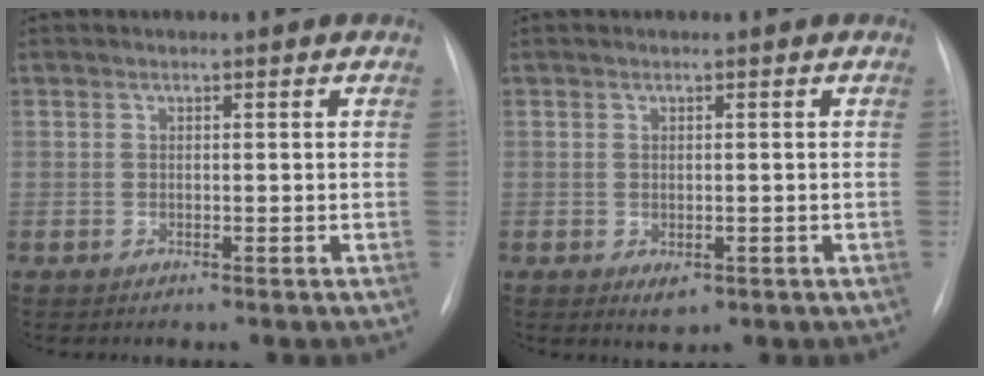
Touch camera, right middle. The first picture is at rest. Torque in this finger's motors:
{"motor_torque": [-0.07, -0.04, 0.17, 0.03]}